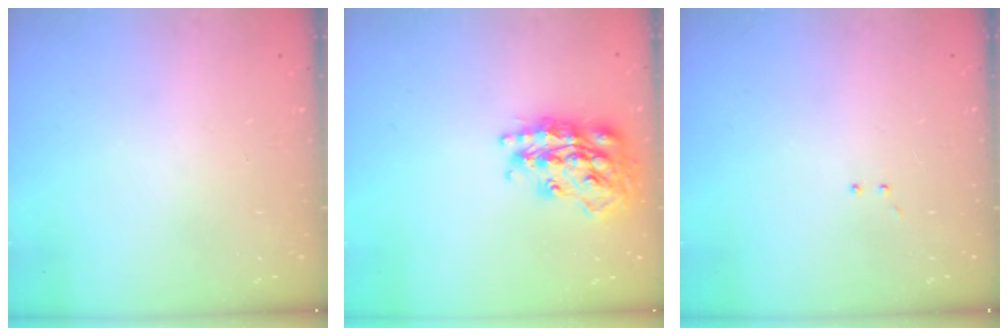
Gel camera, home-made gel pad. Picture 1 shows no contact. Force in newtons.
{"total": 20.5, "press": 20.5, "slide": 1.4}
{"total": 3.0, "press": 2.9, "slide": 0.7}